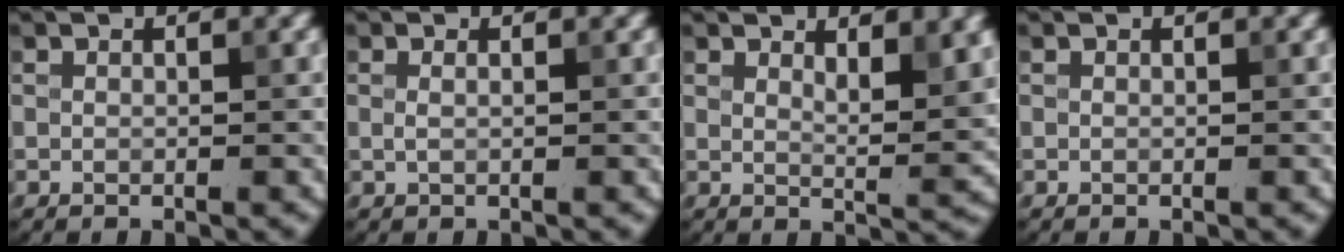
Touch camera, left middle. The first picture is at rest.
{"total": 0.6, "force": [0.2, 0.2, 0.6], "torque": [-0.013, 0.001, 0.001]}
{"total": 4.1, "force": [2.5, 1.2, 3.0], "torque": [-0.041, -0.007, 0.041]}
{"total": 0.0}